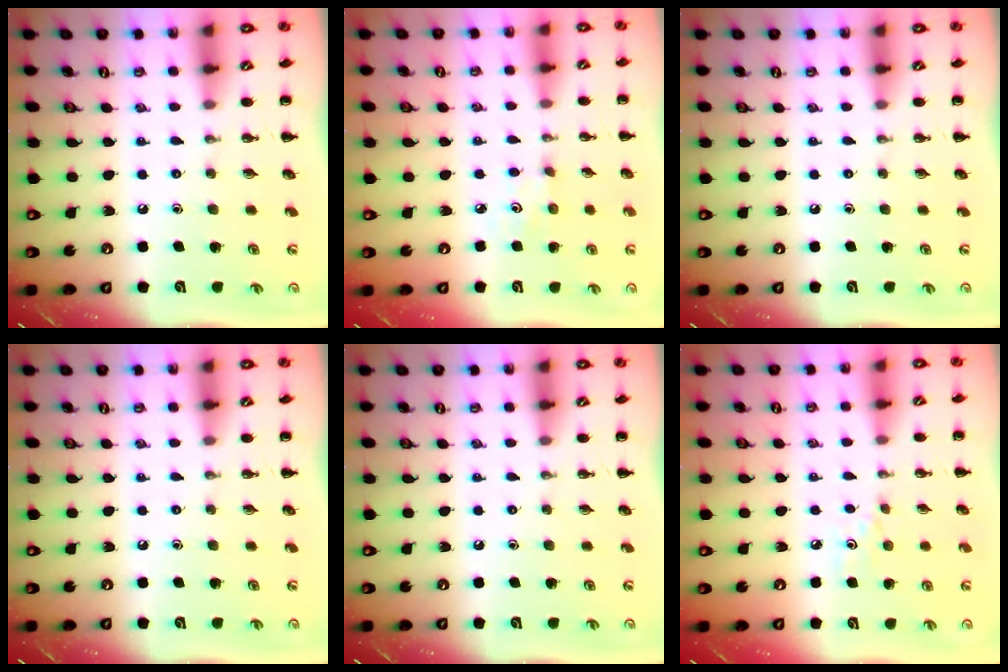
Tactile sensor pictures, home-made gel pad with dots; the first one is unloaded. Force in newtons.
{"total": 2.6, "press": 2.5, "slide": 0.7}
{"total": 0.0}
{"total": 0.0}
{"total": 0.0}
{"total": 4.1, "press": 3.8, "slide": 1.5}